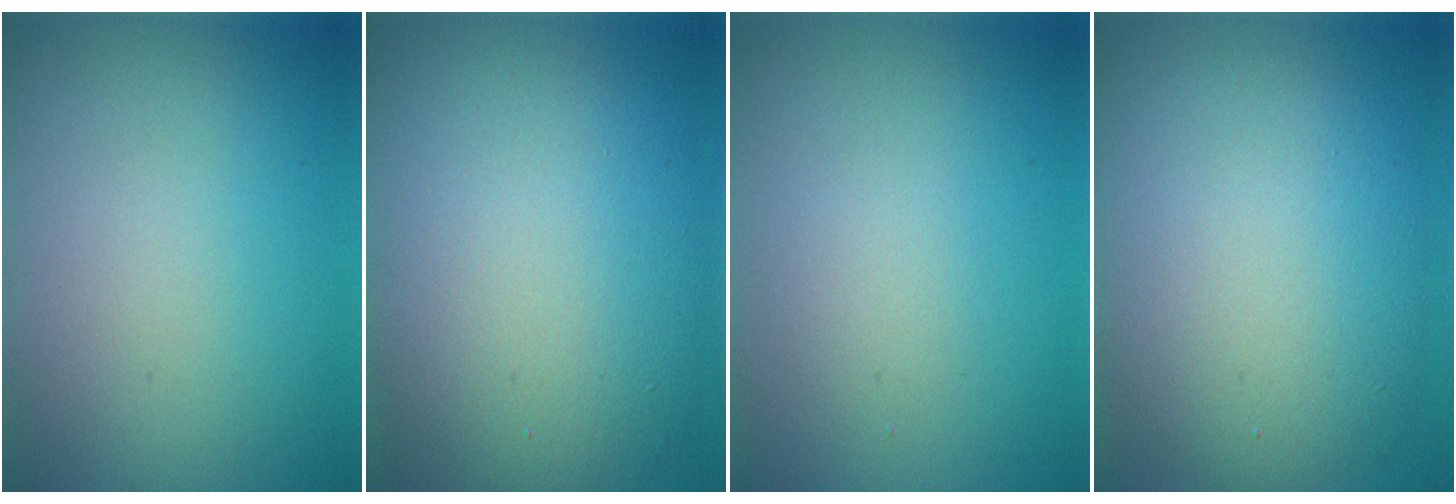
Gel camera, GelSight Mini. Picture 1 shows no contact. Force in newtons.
{"total": 13.6, "press": 13.6, "slide": 0.8}
{"total": 1.4, "press": 1.4, "slide": 0.1}
{"total": 10.8, "press": 10.8, "slide": 1.0}